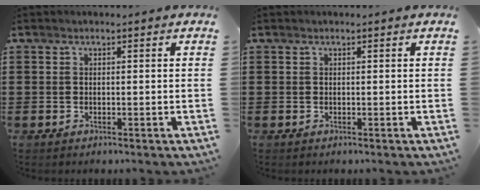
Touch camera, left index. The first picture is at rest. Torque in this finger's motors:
{"motor_torque": [-0.03, 0.00, -0.02, 0.01]}